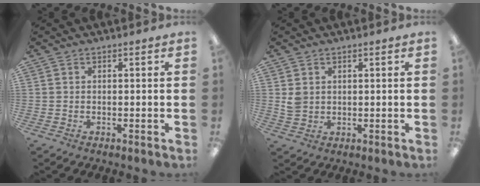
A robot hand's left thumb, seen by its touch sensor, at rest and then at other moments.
{"total": 3.3, "force": [1.2, 2.7, 1.6], "torque": [-0.024, -0.001, 0.022]}